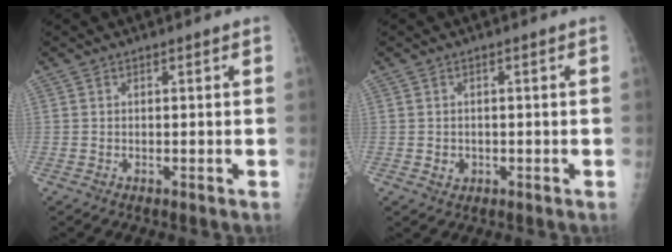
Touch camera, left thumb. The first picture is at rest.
{"total": 1.9, "force": [-0.4, 1.7, 0.8], "torque": [-0.004, 0.003, 0.000]}